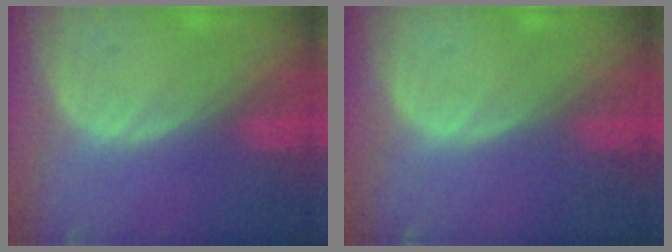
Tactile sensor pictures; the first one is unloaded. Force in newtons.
{"total": 0.0}